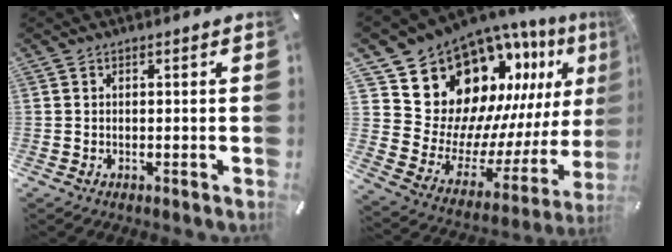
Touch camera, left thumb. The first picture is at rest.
{"total": 18.5, "force": [12.8, 11.6, 6.5], "torque": [-0.083, -0.135, 0.246]}